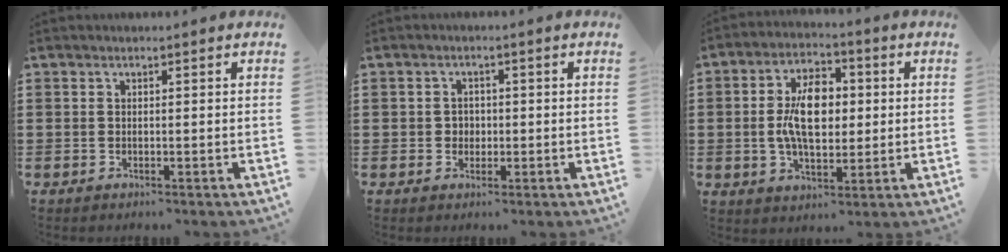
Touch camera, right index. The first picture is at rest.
{"total": 1.8, "force": [-0.2, 1.7, 0.6], "torque": [-0.017, 0.007, -0.006]}
{"total": 9.2, "force": [0.3, 5.1, 7.7], "torque": [-0.146, 0.010, -0.002]}